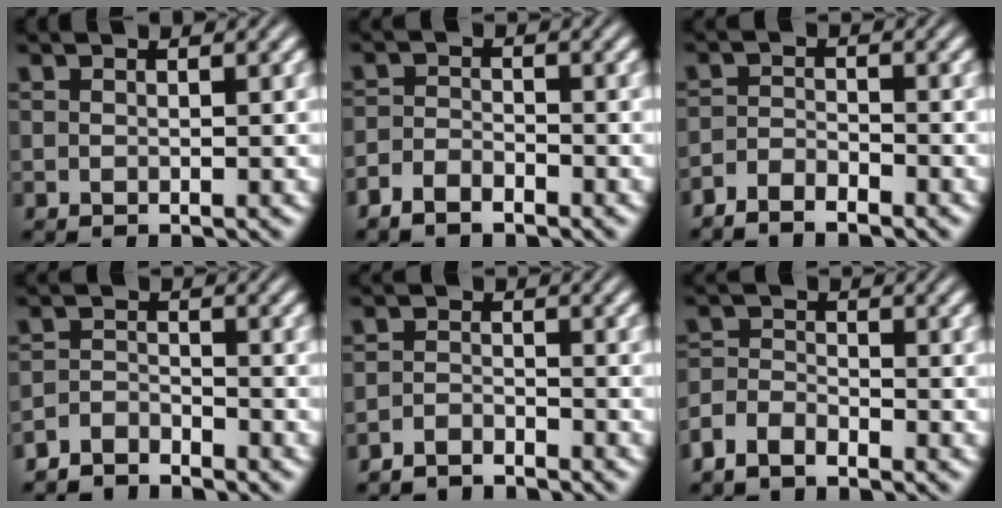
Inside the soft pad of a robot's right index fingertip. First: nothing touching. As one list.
[{"total": 2.2, "force": [-2.1, -0.1, 0.3], "torque": [0.006, -0.006, -0.037]}, {"total": 2.5, "force": [-2.5, -0.2, 0.2], "torque": [0.006, -0.007, -0.046]}, {"total": 2.9, "force": [-2.9, 0.1, 0.1], "torque": [0.013, -0.010, -0.051]}, {"total": 2.9, "force": [-2.9, -0.1, -0.3], "torque": [0.016, -0.015, -0.047]}, {"total": 2.7, "force": [-2.3, 1.2, 0.8], "torque": [-0.009, -0.014, -0.038]}]